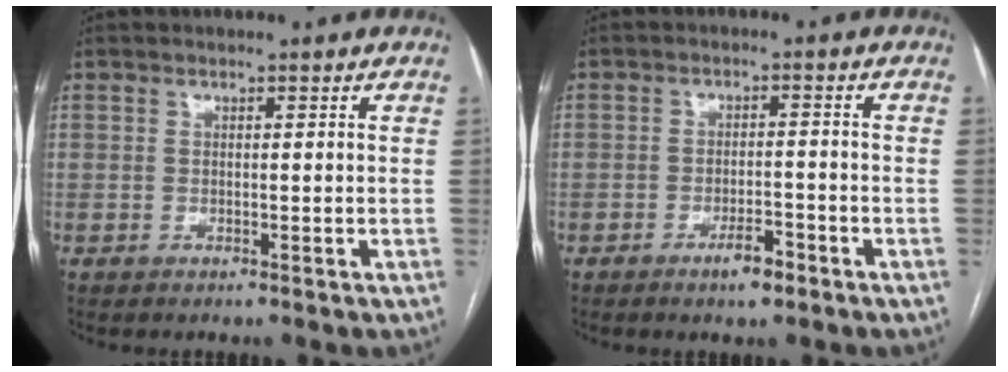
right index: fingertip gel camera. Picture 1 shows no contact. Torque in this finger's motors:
{"motor_torque": [0.05, 0.01, -0.12, -0.05]}